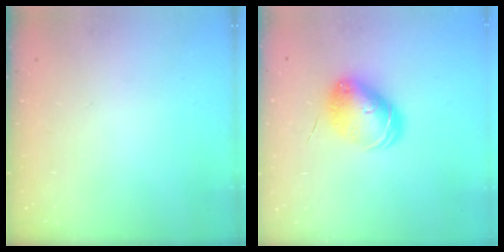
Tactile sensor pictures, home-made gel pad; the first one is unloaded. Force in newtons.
{"total": 10.0, "press": 10.0, "slide": 0.6}